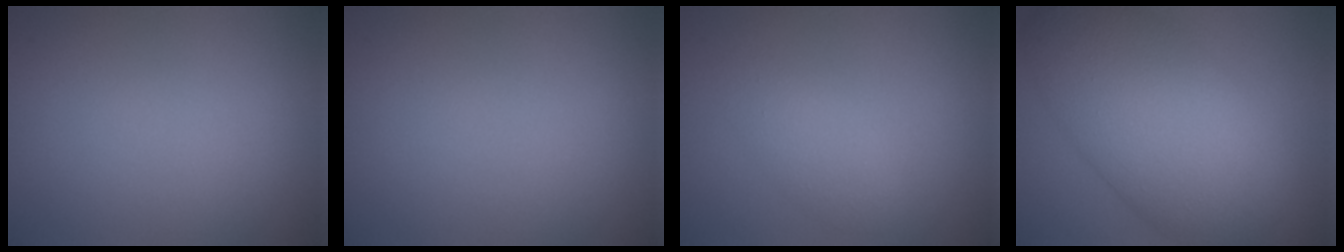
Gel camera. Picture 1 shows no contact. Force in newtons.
{"total": 0.0}
{"total": 2.0, "press": 2.0, "slide": 0.1}
{"total": 11.9, "press": 11.9, "slide": 0.3}